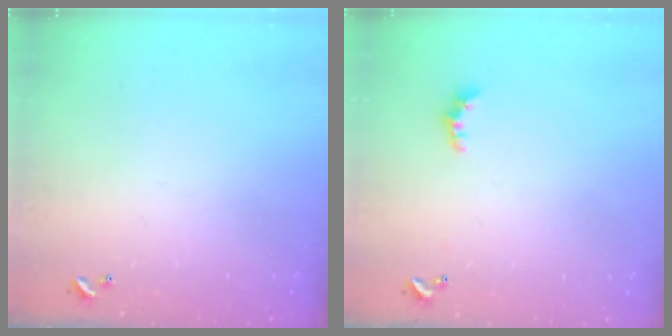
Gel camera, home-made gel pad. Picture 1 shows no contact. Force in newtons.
{"total": 2.5, "press": 2.5, "slide": 0.6}